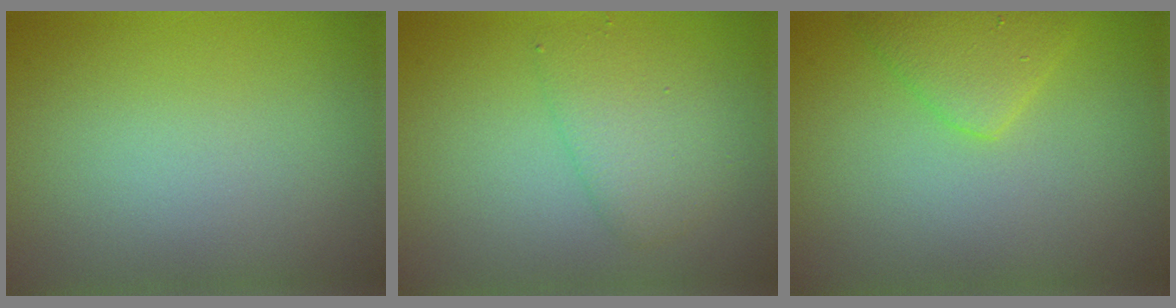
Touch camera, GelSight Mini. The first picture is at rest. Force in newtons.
{"total": 3.0, "press": 3.0, "slide": 0.1}
{"total": 2.8, "press": 2.8, "slide": 0.2}